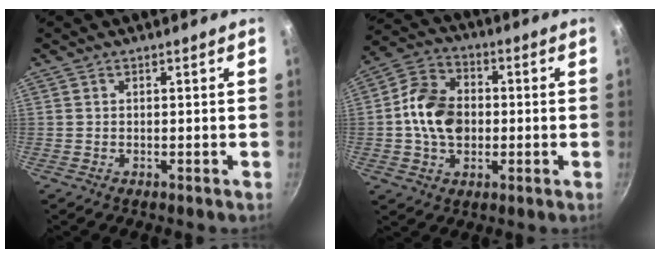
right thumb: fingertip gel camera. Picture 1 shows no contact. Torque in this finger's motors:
{"motor_torque": [0.25, 0.20, 0.68, 0.14, 0.12]}